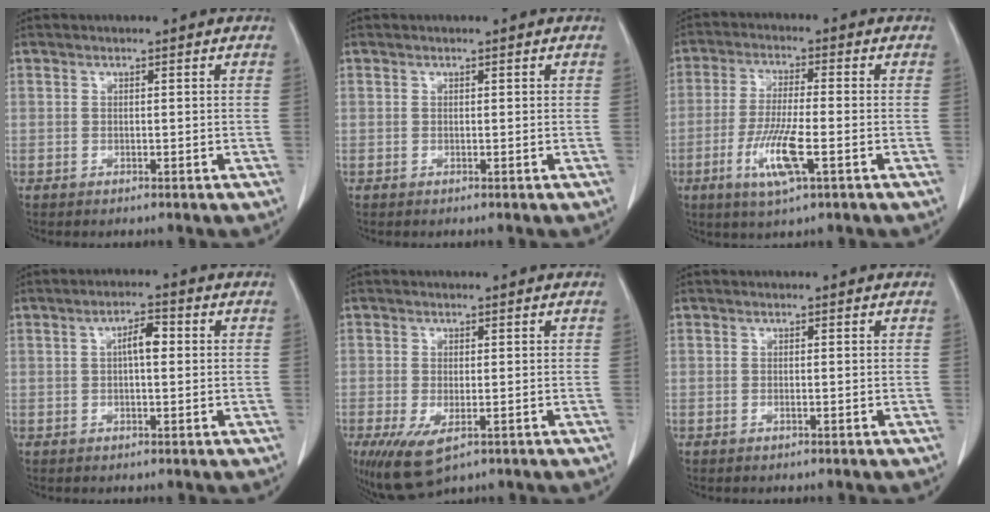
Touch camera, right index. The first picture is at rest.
{"total": 0.0}
{"total": 8.5, "force": [-3.2, 0.8, 7.9], "torque": [-0.160, -0.017, -0.060]}
{"total": 3.6, "force": [0.5, 1.1, 3.4], "torque": [-0.056, 0.010, 0.005]}
{"total": 6.4, "force": [-3.0, 2.6, 5.0], "torque": [-0.087, -0.018, -0.040]}
{"total": 0.0}